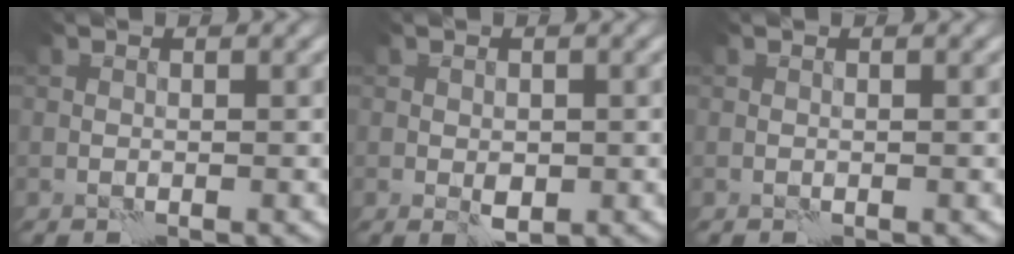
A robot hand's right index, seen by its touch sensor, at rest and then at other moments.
{"total": 1.6, "force": [-0.3, 1.1, 1.2], "torque": [-0.019, -0.005, -0.004]}
{"total": 0.0}